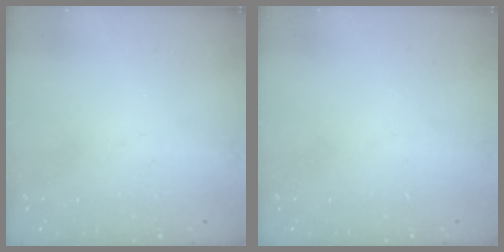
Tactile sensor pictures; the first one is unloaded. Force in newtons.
{"total": 0.0}